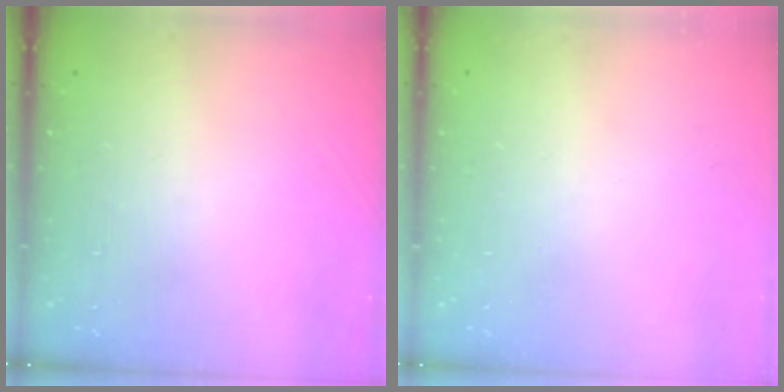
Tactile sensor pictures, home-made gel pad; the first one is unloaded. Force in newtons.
{"total": 0.0}